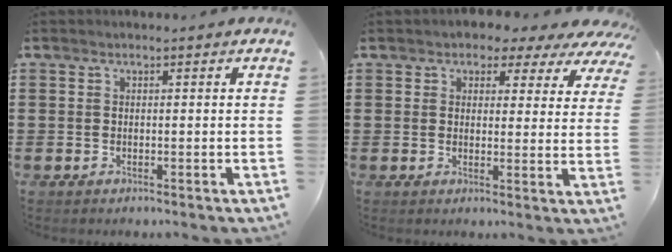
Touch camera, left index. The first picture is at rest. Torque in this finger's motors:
{"motor_torque": [2.14, 0.00, 0.75, 0.09]}